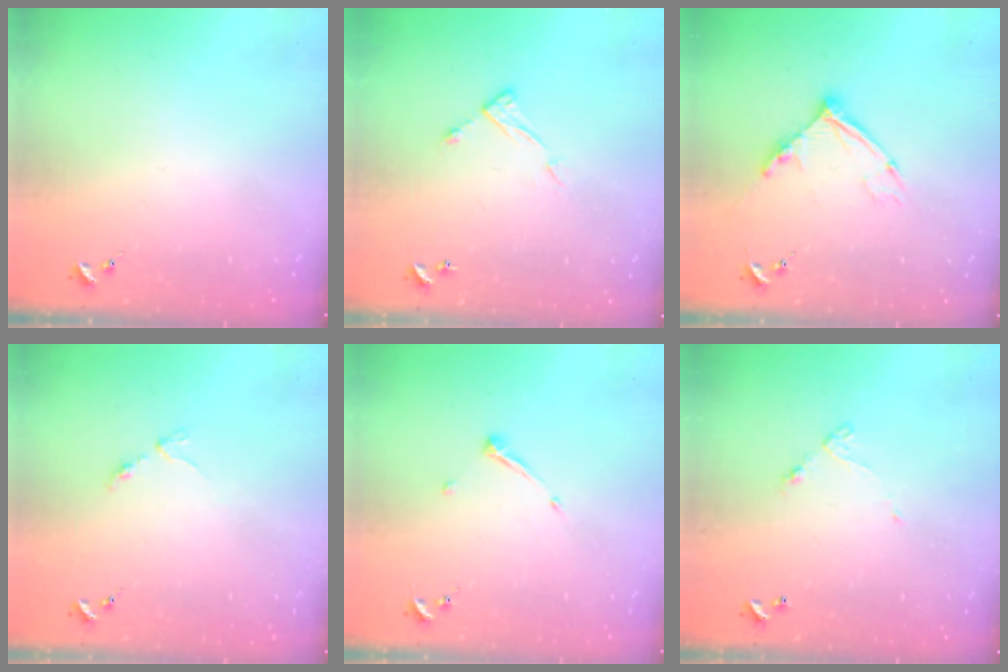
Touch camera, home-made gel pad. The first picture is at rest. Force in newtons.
{"total": 6.4, "press": 6.4, "slide": 0.3}
{"total": 12.8, "press": 12.7, "slide": 1.2}
{"total": 2.8, "press": 2.8, "slide": 0.5}
{"total": 5.8, "press": 5.8, "slide": 0.7}
{"total": 4.5, "press": 4.5, "slide": 0.3}